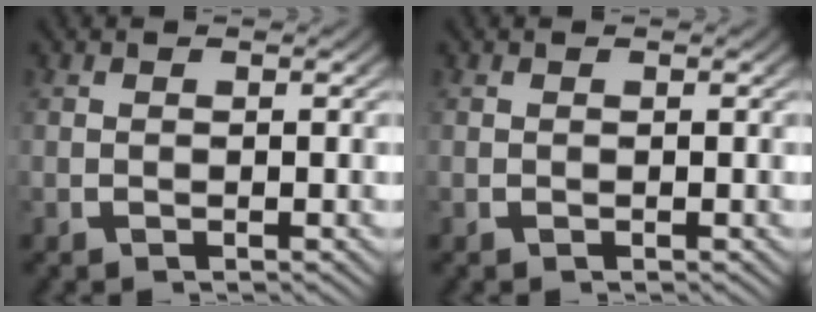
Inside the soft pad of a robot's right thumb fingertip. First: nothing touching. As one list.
[{"total": 0.0}]